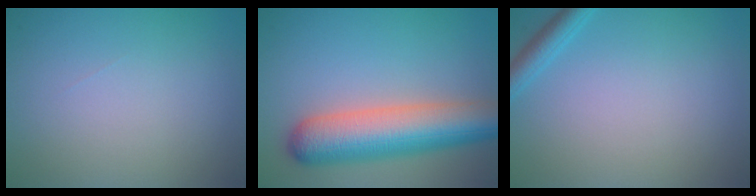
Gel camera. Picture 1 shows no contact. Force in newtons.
{"total": 8.6, "press": 8.6, "slide": 0.3}
{"total": 1.9, "press": 1.9, "slide": 0.1}